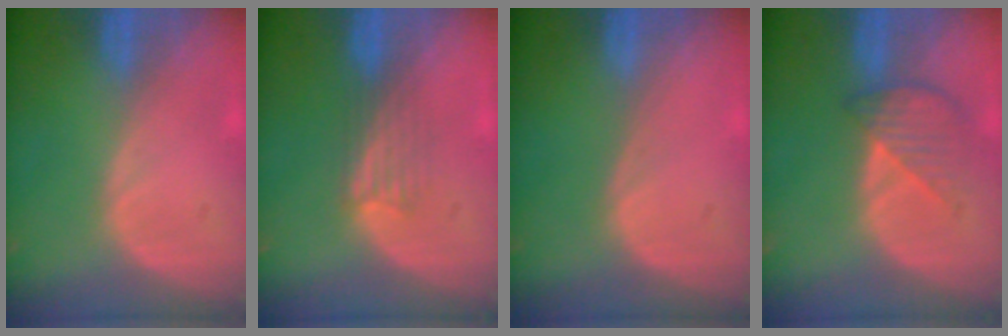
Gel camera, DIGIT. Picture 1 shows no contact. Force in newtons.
{"total": 3.1, "press": 2.8, "slide": 1.2}
{"total": 0.0}
{"total": 4.6, "press": 4.3, "slide": 1.8}